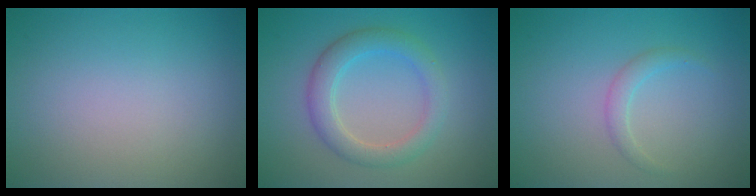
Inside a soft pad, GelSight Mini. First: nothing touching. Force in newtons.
{"total": 3.6, "press": 3.5, "slide": 0.2}
{"total": 1.3, "press": 1.3, "slide": 0.2}